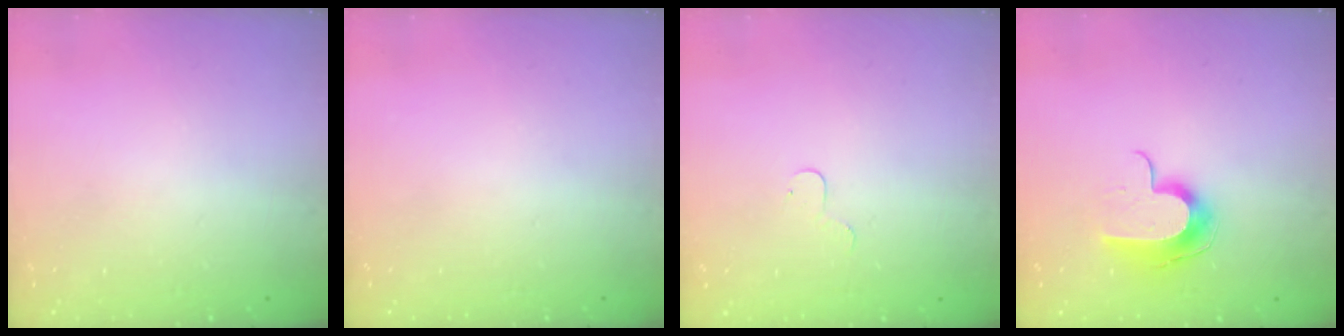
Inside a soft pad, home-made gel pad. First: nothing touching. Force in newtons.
{"total": 0.0}
{"total": 3.7, "press": 3.7, "slide": 0.4}
{"total": 10.3, "press": 10.2, "slide": 1.0}